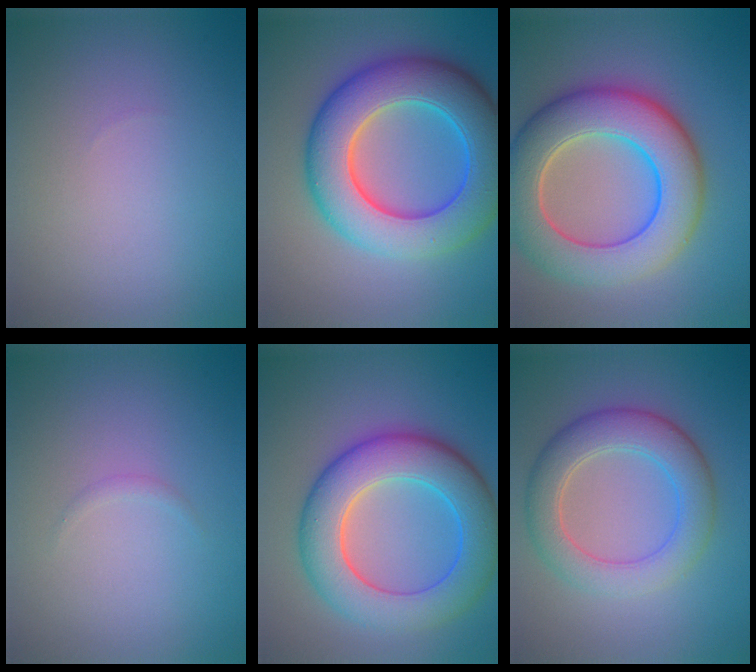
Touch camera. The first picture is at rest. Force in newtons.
{"total": 11.3, "press": 11.3, "slide": 0.2}
{"total": 10.2, "press": 10.2, "slide": 0.7}
{"total": 0.6, "press": 0.6, "slide": 0.1}
{"total": 9.3, "press": 9.3, "slide": 0.1}
{"total": 5.5, "press": 5.5, "slide": 0.1}